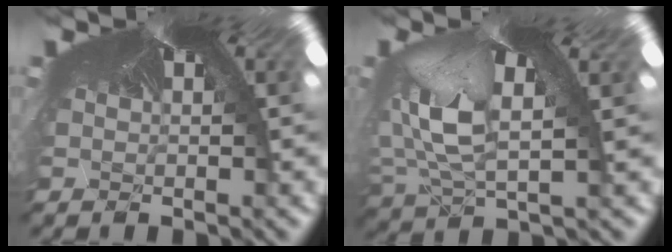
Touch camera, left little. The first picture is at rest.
{"total": 4.3, "force": [-3.7, 2.0, -0.5], "torque": [-0.073, -0.074, -0.020]}